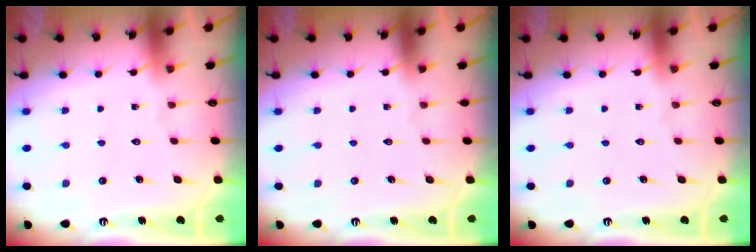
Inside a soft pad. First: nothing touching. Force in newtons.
{"total": 0.0}
{"total": 0.0}